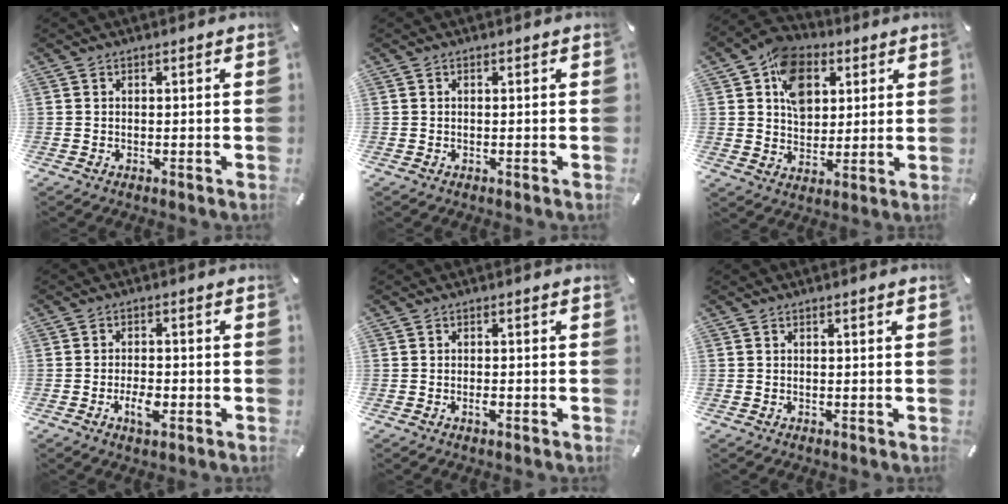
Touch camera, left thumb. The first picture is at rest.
{"total": 0.0}
{"total": 11.7, "force": [4.3, 9.1, 5.9], "torque": [-0.104, 0.001, 0.083]}
{"total": 4.6, "force": [-1.8, 2.2, 3.7], "torque": [-0.079, 0.002, -0.033]}
{"total": 1.3, "force": [-0.5, 0.5, 1.1], "torque": [-0.021, -0.001, -0.009]}
{"total": 0.6, "force": [0.3, 0.0, 0.5], "torque": [-0.008, 0.000, 0.005]}